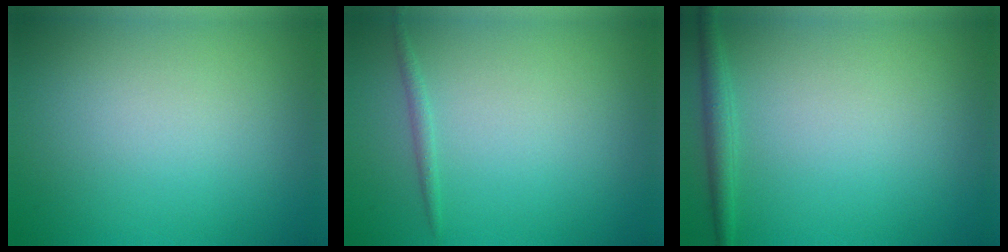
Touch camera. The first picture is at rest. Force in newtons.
{"total": 0.8, "press": 0.8, "slide": 0.1}
{"total": 1.5, "press": 1.5, "slide": 0.1}